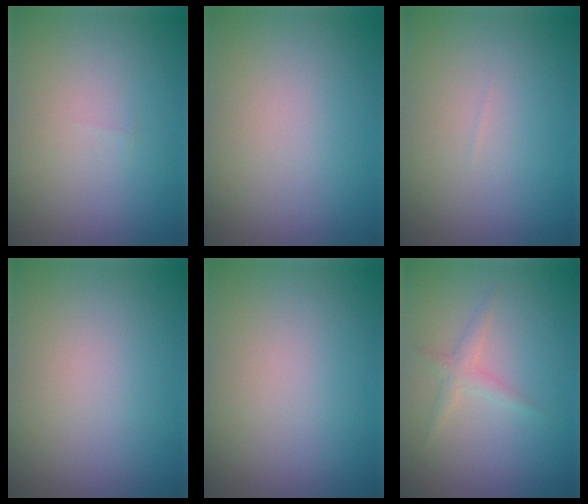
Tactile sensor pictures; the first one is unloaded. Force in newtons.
{"total": 0.0}
{"total": 0.0}
{"total": 0.0}
{"total": 0.0}
{"total": 1.5, "press": 1.5, "slide": 0.0}